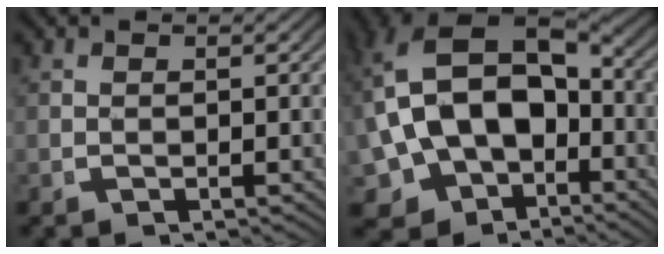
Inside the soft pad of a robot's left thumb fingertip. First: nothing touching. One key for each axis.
{"total": 17.0, "fx": -1.7, "fy": 13.0, "fz": 10.7, "tx": -0.252, "ty": -0.069, "tz": -0.003}